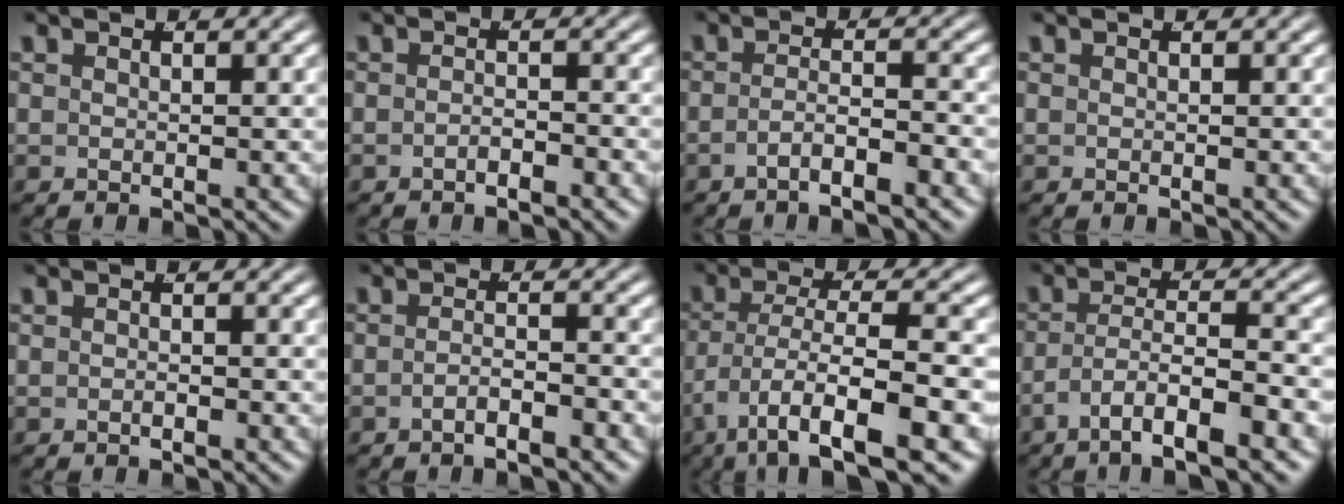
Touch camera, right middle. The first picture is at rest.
{"total": 1.5, "force": [-1.4, 0.1, 0.7], "torque": [-0.008, 0.001, -0.028]}
{"total": 3.2, "force": [-2.6, 0.2, 1.7], "torque": [-0.032, -0.013, -0.042]}
{"total": 0.0}
{"total": 0.5, "force": [-0.5, 0.0, 0.3], "torque": [-0.007, 0.001, -0.009]}
{"total": 2.4, "force": [-2.1, 0.1, 1.2], "torque": [-0.020, -0.007, -0.037]}
{"total": 8.6, "force": [-5.3, 2.9, 6.1], "torque": [-0.119, -0.038, -0.061]}
{"total": 5.5, "force": [-3.3, 1.6, 4.1], "torque": [-0.081, -0.022, -0.042]}